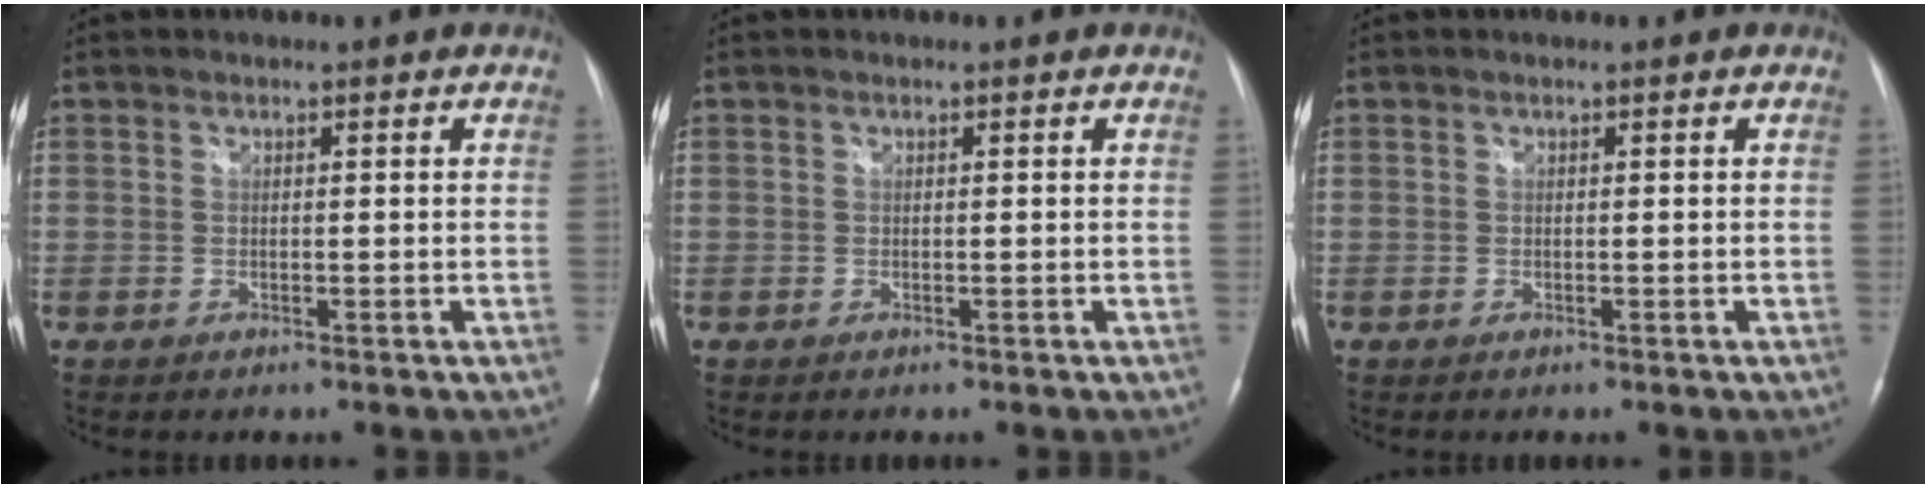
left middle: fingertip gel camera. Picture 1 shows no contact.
{"total": 0.0}
{"total": 0.0}